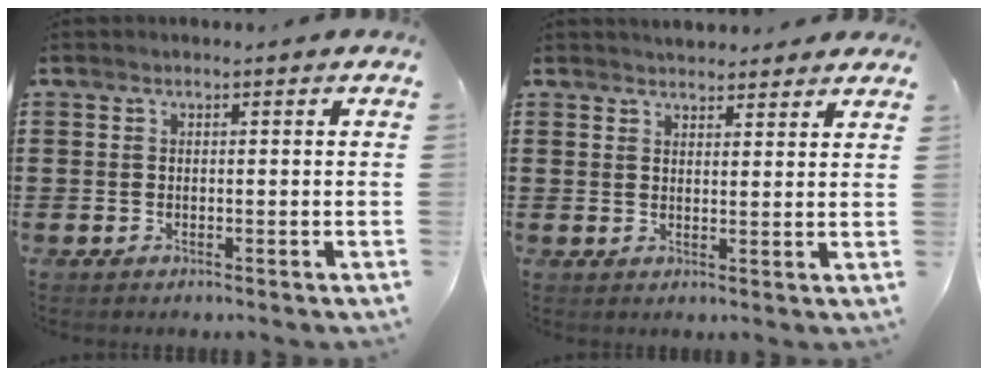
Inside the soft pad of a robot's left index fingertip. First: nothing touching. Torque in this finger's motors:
{"motor_torque": [0.95, -1.18, 0.59, 0.11]}